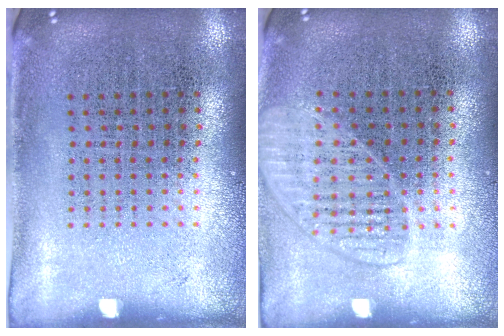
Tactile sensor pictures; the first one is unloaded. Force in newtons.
{"total": 1.5, "press": 1.4, "slide": 0.5}